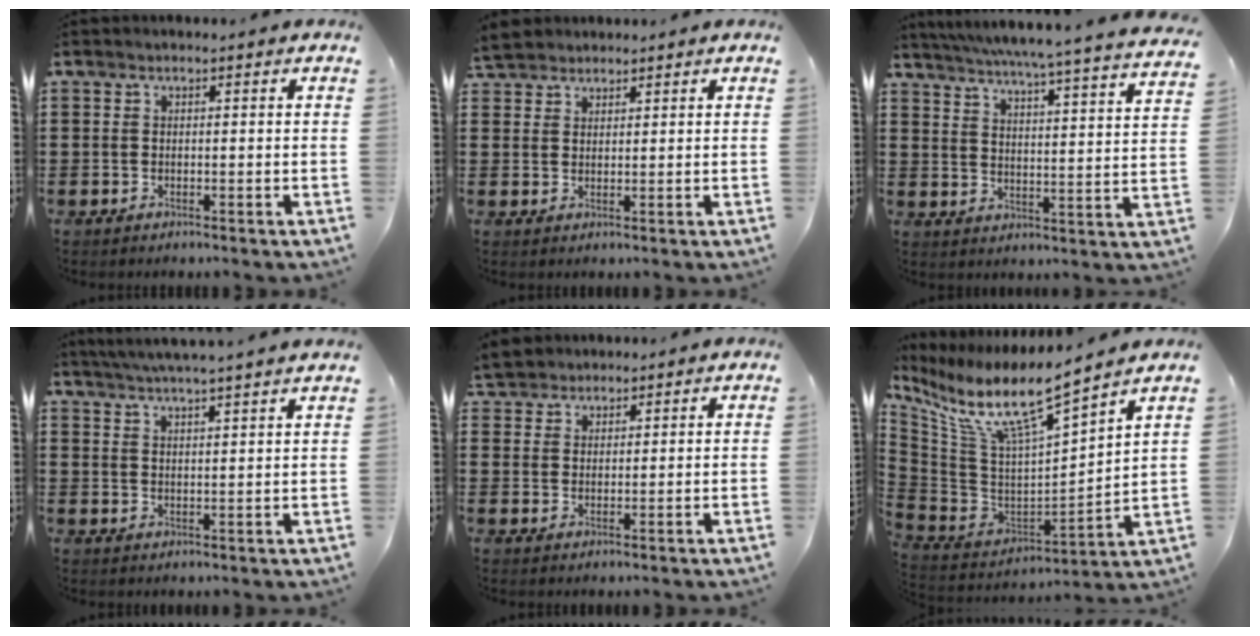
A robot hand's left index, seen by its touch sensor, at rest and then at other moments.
{"total": 2.4, "force": [2.2, 0.8, -0.1], "torque": [-0.007, 0.003, 0.044]}
{"total": 4.9, "force": [4.3, -1.3, 1.8], "torque": [-0.056, -0.047, 0.066]}
{"total": 4.2, "force": [3.9, -1.1, 1.0], "torque": [-0.033, -0.020, 0.069]}
{"total": 2.7, "force": [2.5, 1.1, -0.3], "torque": [-0.005, 0.002, 0.048]}
{"total": 10.3, "force": [7.5, 1.0, 6.9], "torque": [-0.163, -0.066, 0.124]}